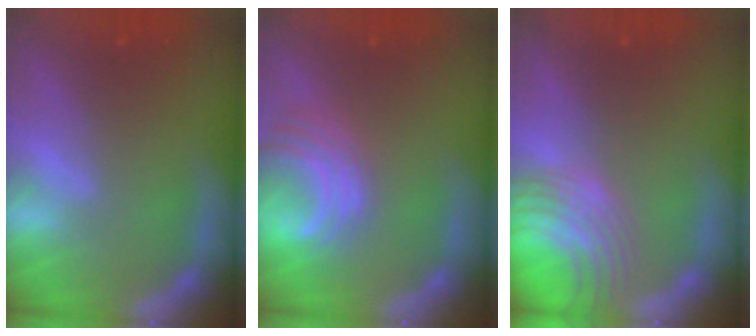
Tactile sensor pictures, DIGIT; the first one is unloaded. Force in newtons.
{"total": 6.0}
{"total": 9.1}